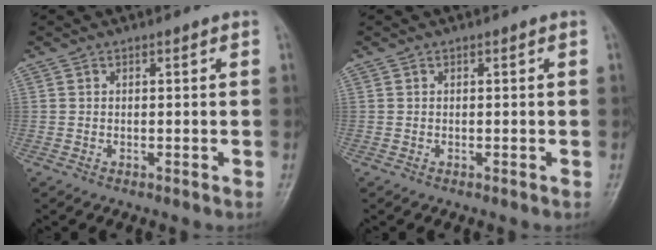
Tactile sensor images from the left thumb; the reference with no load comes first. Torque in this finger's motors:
{"motor_torque": [0.00, 0.00, 0.00, 0.00, 0.00]}